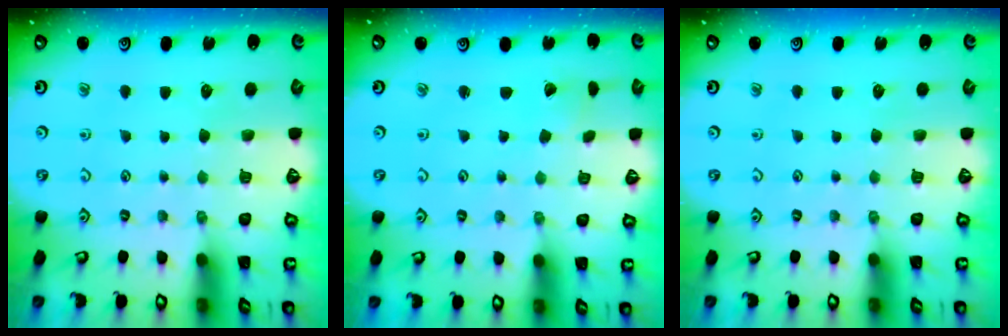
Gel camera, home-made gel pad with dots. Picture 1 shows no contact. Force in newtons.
{"total": 1.0, "press": 1.0, "slide": 0.1}
{"total": 0.0}